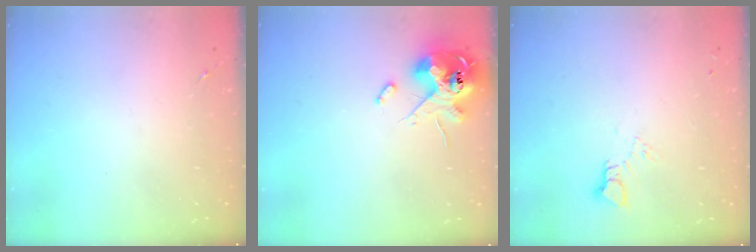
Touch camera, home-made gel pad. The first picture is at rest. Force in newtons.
{"total": 12.8, "press": 12.6, "slide": 2.2}
{"total": 3.4, "press": 3.4, "slide": 0.2}